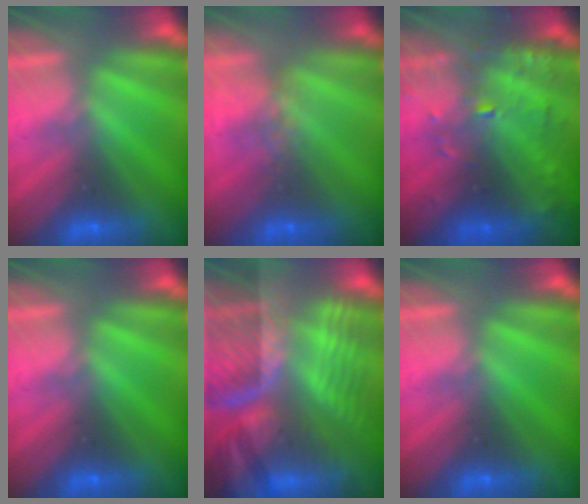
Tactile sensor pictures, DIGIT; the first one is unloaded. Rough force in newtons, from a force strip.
{"total": 4.2}
{"total": 7.3}
{"total": 0.0}
{"total": 7.5}
{"total": 0.0}